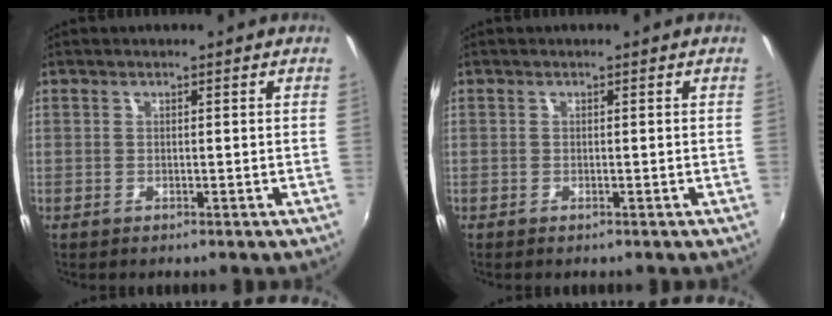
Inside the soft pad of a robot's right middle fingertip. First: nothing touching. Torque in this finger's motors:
{"motor_torque": [0.22, -1.06, -0.42, -0.07]}